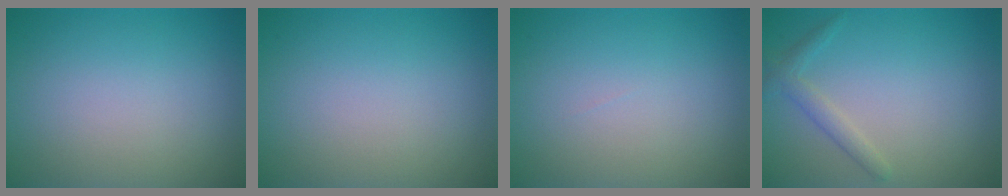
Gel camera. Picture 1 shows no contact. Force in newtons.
{"total": 0.0}
{"total": 0.0}
{"total": 1.7, "press": 1.7, "slide": 0.0}